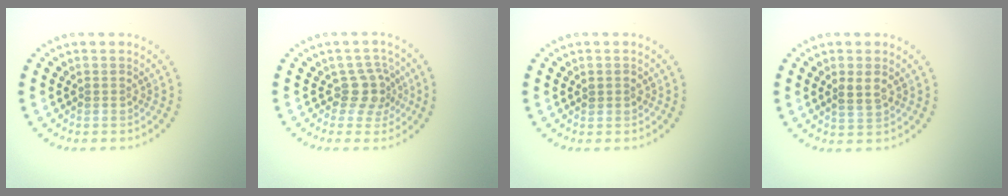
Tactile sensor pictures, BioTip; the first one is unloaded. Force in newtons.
{"total": 2.7, "press": 2.1, "slide": 1.7}
{"total": 0.8, "press": 0.8, "slide": 0.0}
{"total": 1.9, "press": 1.9, "slide": 0.6}